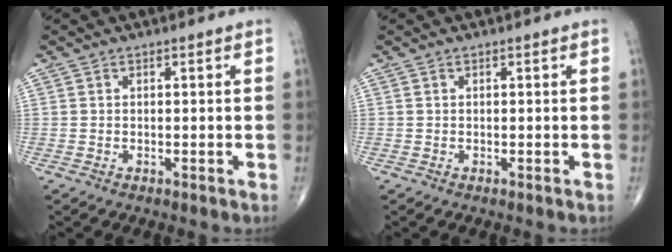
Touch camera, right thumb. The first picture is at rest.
{"total": 0.0}